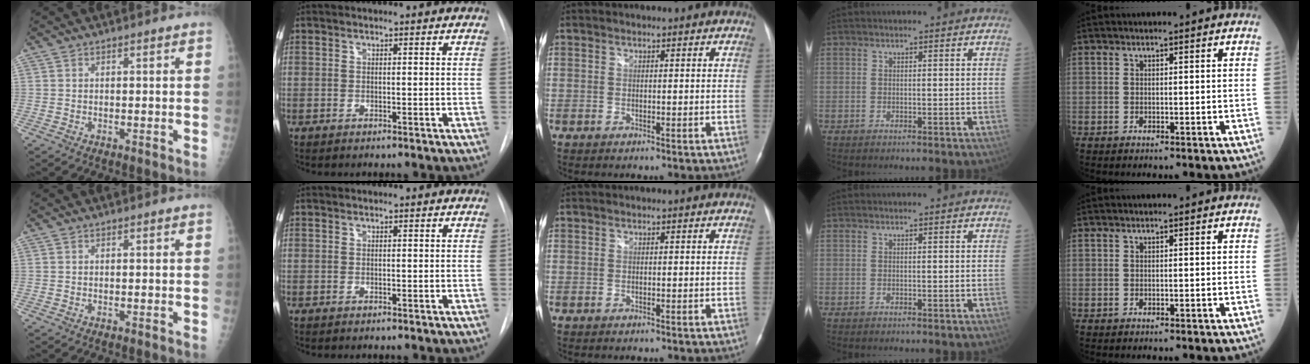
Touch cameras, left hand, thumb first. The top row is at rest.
{}